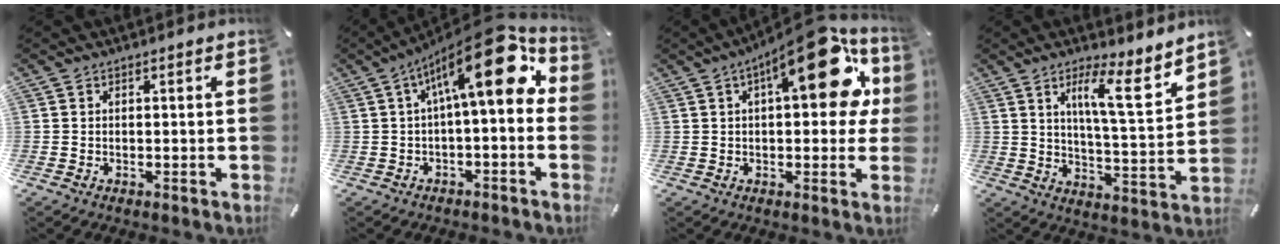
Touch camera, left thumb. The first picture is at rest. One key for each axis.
{"total": 18.0, "fx": 5.6, "fy": 6.6, "fz": 15.8, "tx": -0.233, "ty": -0.036, "tz": 0.083}
{"total": 19.4, "fx": 6.6, "fy": 8.2, "fz": 16.3, "tx": -0.205, "ty": -0.025, "tz": 0.098}
{"total": 12.0, "fx": 6.7, "fy": 2.9, "fz": 9.5, "tx": -0.151, "ty": -0.038, "tz": 0.108}